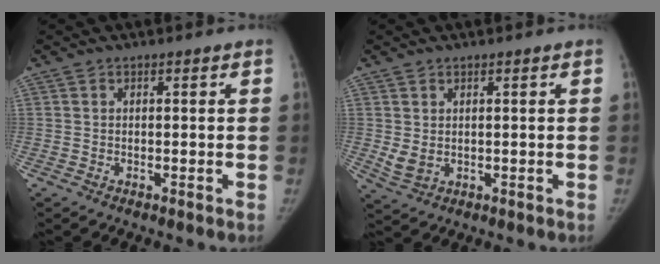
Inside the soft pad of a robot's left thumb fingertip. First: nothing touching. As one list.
[{"total": 3.1, "force": [0.6, 2.2, 2.1], "torque": [-0.040, -0.012, 0.022]}]